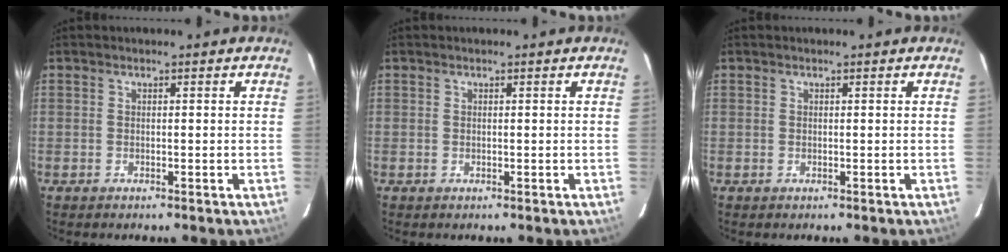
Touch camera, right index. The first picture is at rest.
{"total": 0.0}
{"total": 0.0}